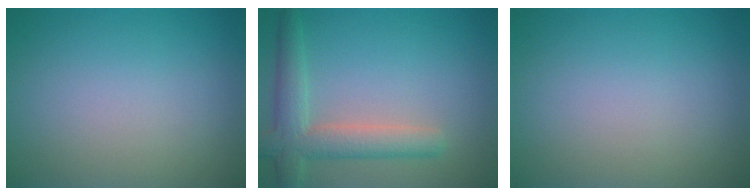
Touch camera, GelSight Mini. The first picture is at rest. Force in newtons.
{"total": 4.6, "press": 4.6, "slide": 0.4}
{"total": 0.0}